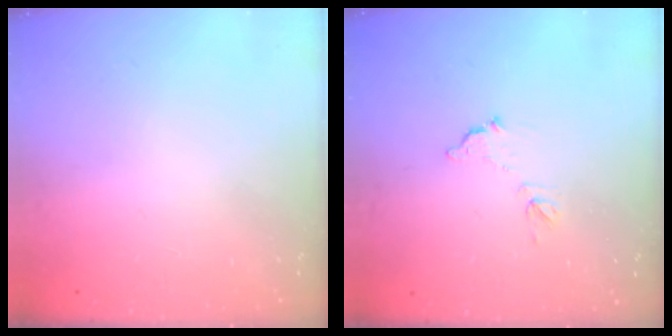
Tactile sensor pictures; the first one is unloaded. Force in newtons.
{"total": 6.4, "press": 6.3, "slide": 0.5}